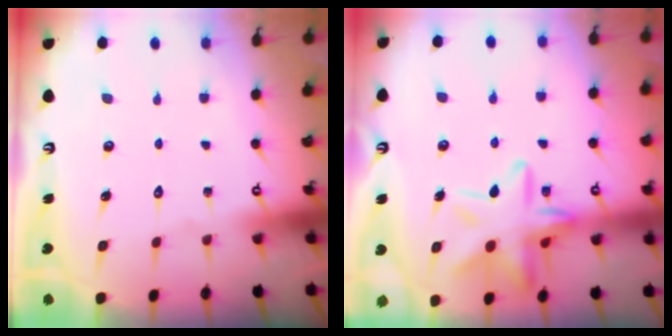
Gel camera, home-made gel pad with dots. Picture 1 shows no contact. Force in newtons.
{"total": 16.2, "press": 16.1, "slide": 1.5}